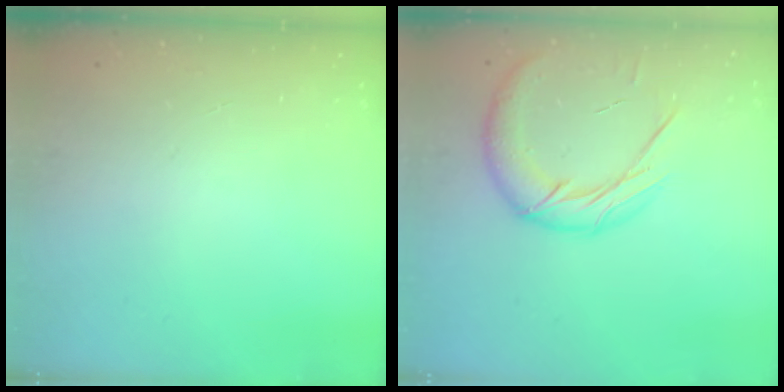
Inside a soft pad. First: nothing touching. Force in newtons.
{"total": 15.5, "press": 15.3, "slide": 2.4}